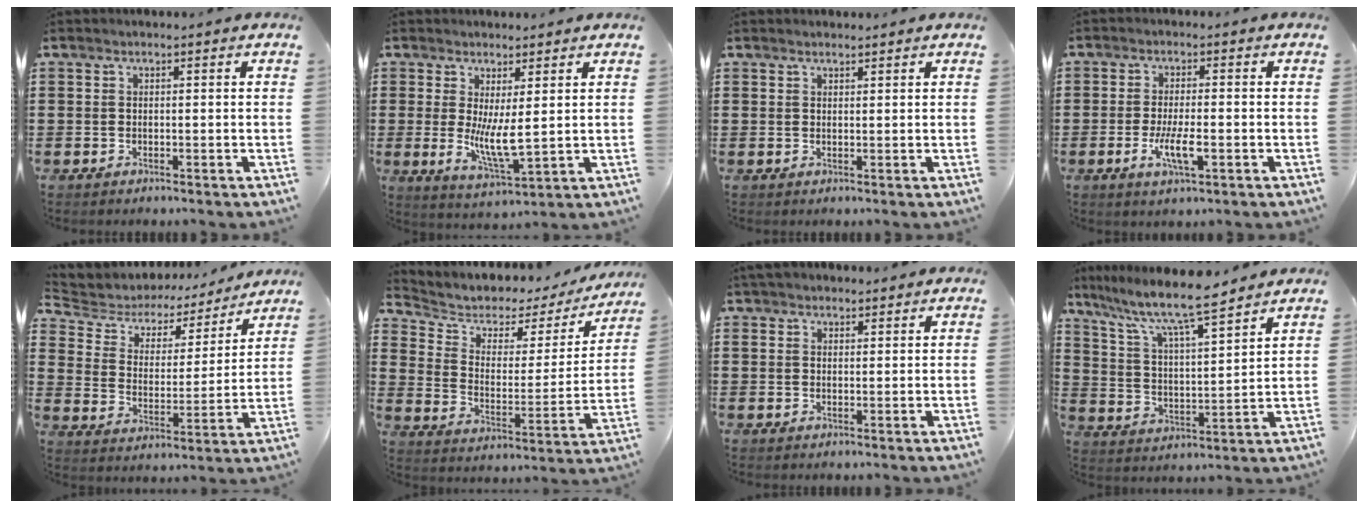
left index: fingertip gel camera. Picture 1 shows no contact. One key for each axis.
{"total": 6.7, "fx": 1.3, "fy": 1.8, "fz": 6.3, "tx": -0.124, "ty": -0.018, "tz": 0.021}
{"total": 1.1, "fx": 1.0, "fy": 0.1, "fz": 0.1, "tx": -0.003, "ty": 0.001, "tz": 0.020}
{"total": 5.4, "fx": -1.7, "fy": 1.3, "fz": 4.9, "tx": -0.100, "ty": -0.009, "tz": -0.031}
{"total": 4.5, "fx": 3.7, "fy": 2.2, "fz": 1.1, "tx": -0.046, "ty": -0.024, "tz": 0.055}
{"total": 4.2, "fx": 3.1, "fy": 2.6, "fz": 1.2, "tx": -0.052, "ty": -0.022, "tz": 0.047}
{"total": 2.5, "fx": 2.1, "fy": 1.1, "fz": 0.8, "tx": -0.022, "ty": 0.006, "tz": 0.040}
{"total": 9.1, "fx": 7.6, "fy": 0.7, "fz": 5.0, "tx": -0.125, "ty": -0.040, "tz": 0.125}